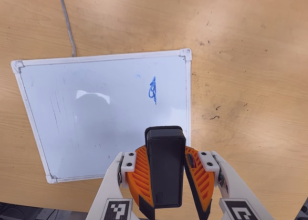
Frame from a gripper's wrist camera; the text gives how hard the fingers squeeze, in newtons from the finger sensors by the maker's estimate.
{"total": 8.7, "left": 9.0, "right": 8.4}